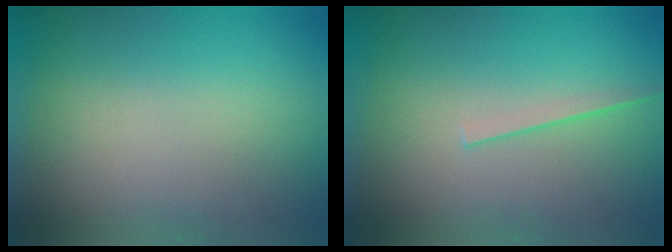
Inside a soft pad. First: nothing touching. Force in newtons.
{"total": 1.1}